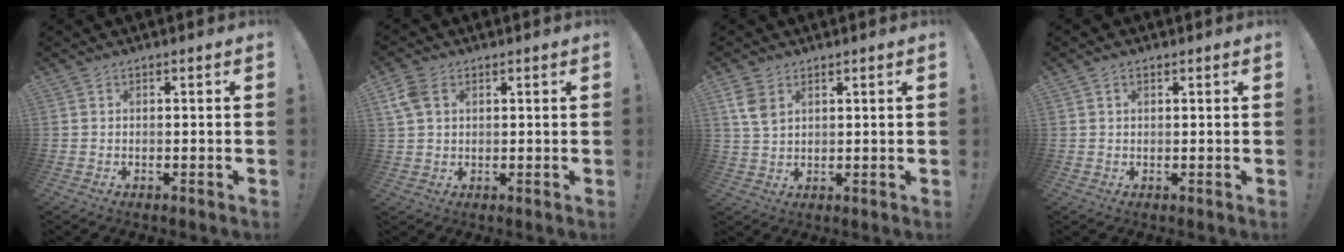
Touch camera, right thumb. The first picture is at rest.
{"total": 6.3, "force": [2.4, 4.3, 4.0], "torque": [-0.090, -0.002, 0.048]}
{"total": 6.1, "force": [2.8, 3.8, 3.8], "torque": [-0.069, -0.007, 0.053]}
{"total": 5.7, "force": [2.7, 4.0, 3.1], "torque": [-0.048, -0.004, 0.050]}